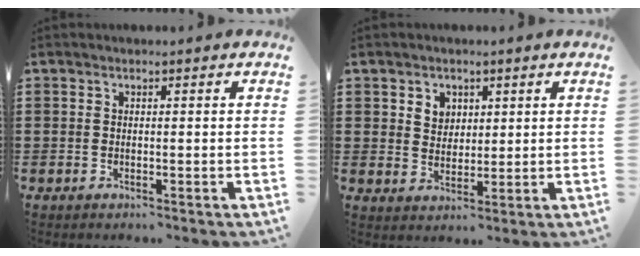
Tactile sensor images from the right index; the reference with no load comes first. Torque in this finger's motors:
{"motor_torque": [0.03, 0.00, 0.23, 0.05]}